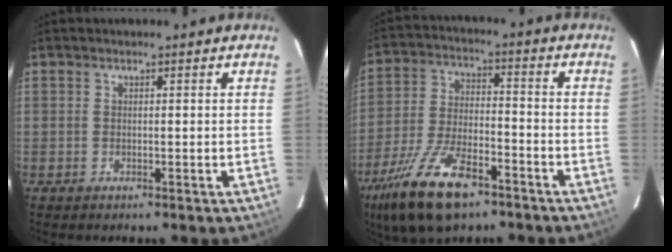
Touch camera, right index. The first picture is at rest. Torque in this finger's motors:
{"motor_torque": [1.14, -1.00, 0.89, 0.20]}